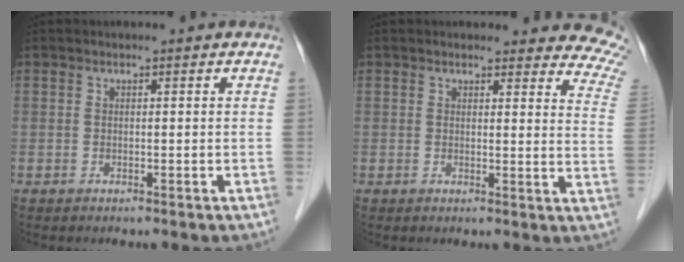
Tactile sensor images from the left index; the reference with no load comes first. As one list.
[{"total": 13.0, "force": [12.2, 3.5, 2.8], "torque": [0.018, -0.064, 0.088]}]